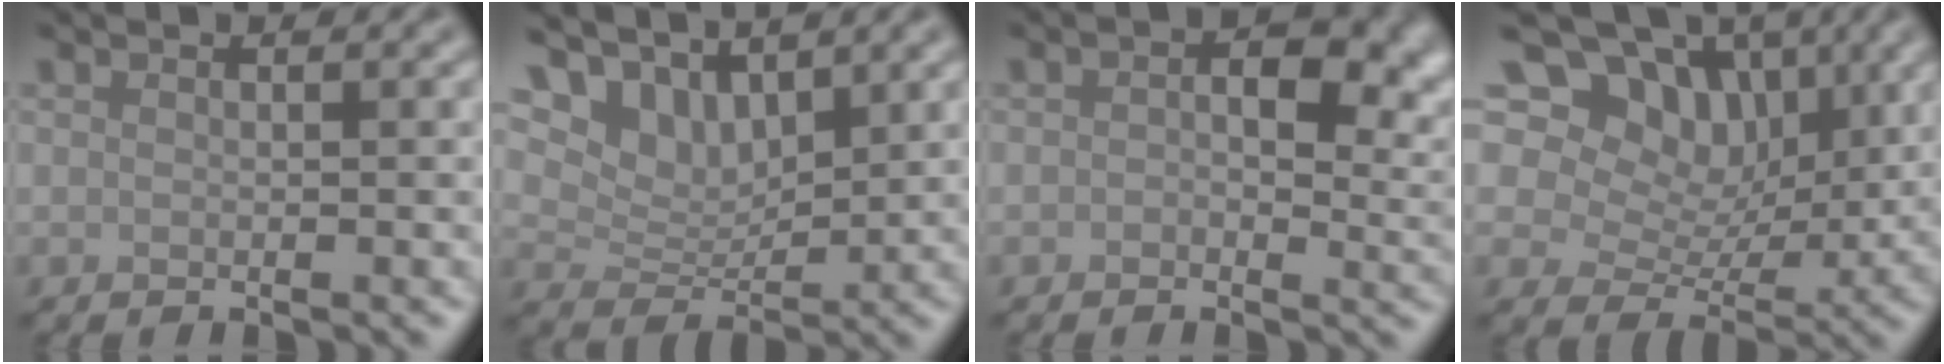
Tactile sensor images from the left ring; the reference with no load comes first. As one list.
[{"total": 6.7, "force": [4.9, 3.3, 3.1], "torque": [-0.064, -0.003, 0.085]}, {"total": 8.0, "force": [2.3, 4.3, 6.3], "torque": [-0.064, 0.004, 0.025]}, {"total": 11.9, "force": [7.0, 7.2, 6.5], "torque": [-0.119, 0.018, 0.097]}]